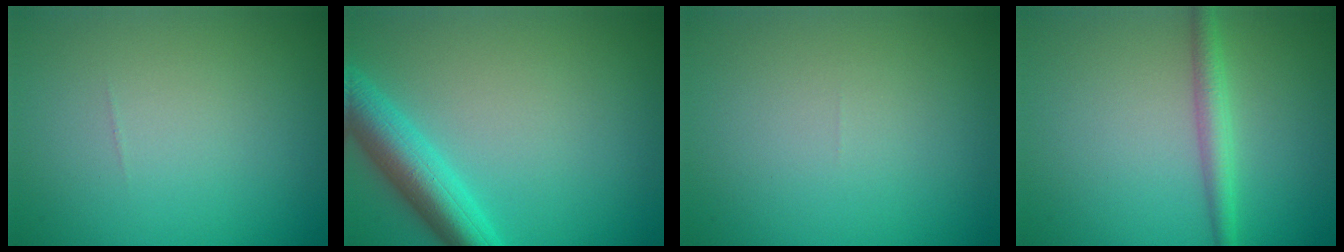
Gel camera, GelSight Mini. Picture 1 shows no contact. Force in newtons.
{"total": 5.3, "press": 5.3, "slide": 0.2}
{"total": 0.0}
{"total": 2.2, "press": 2.2, "slide": 0.1}